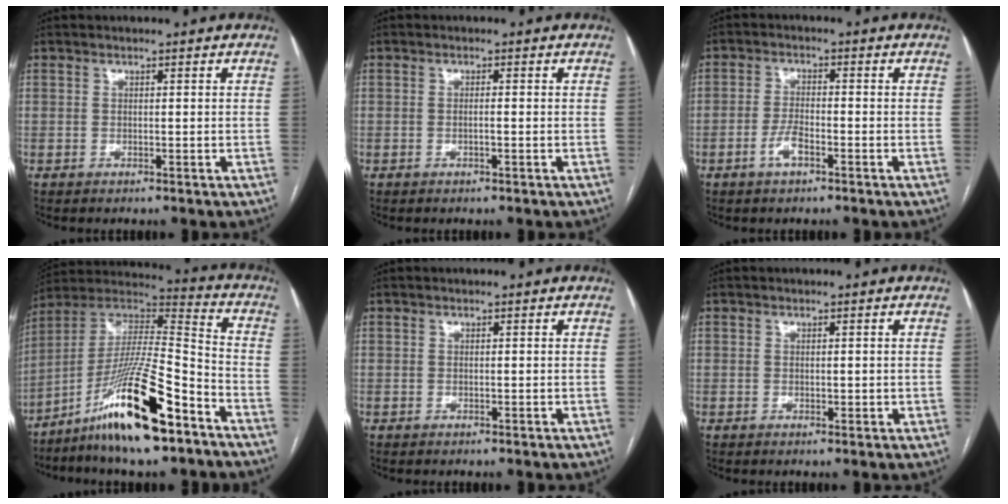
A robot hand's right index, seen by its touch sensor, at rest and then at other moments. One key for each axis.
{"total": 0.9, "fx": -0.2, "fy": 0.1, "fz": 0.9, "tx": -0.017, "ty": 0.000, "tz": -0.003}
{"total": 3.4, "fx": -1.8, "fy": 1.0, "fz": 2.7, "tx": -0.054, "ty": 0.002, "tz": -0.036}
{"total": 19.4, "fx": -11.6, "fy": 2.2, "fz": 15.3, "tx": -0.304, "ty": -0.011, "tz": -0.208}
{"total": 0.0}
{"total": 1.2, "fx": 0.1, "fy": 0.8, "fz": 0.9, "tx": -0.013, "ty": 0.002, "tz": 0.004}